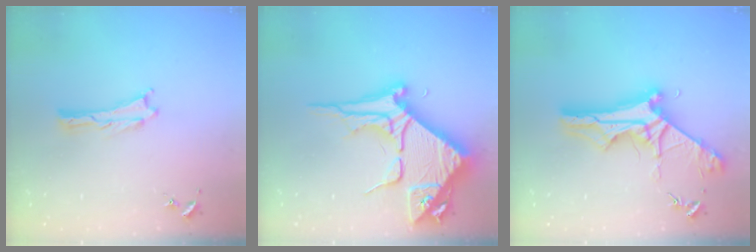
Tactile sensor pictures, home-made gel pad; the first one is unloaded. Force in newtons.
{"total": 12.6, "press": 12.5, "slide": 1.6}
{"total": 9.4, "press": 9.4, "slide": 1.0}